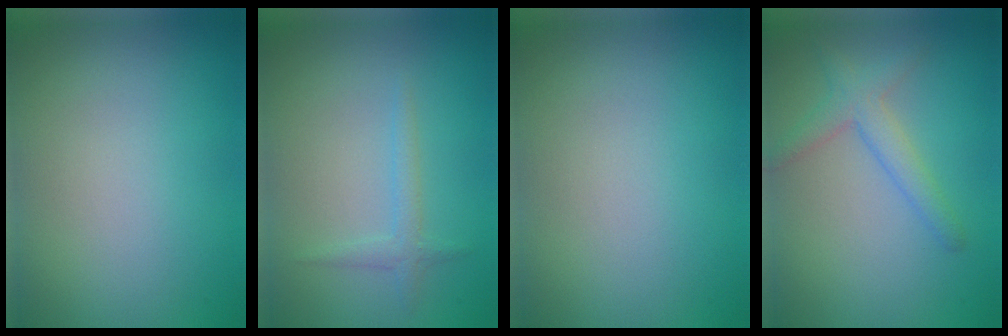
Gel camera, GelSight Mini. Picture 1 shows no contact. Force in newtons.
{"total": 1.4, "press": 1.4, "slide": 0.1}
{"total": 0.0}
{"total": 2.7, "press": 2.7, "slide": 0.1}